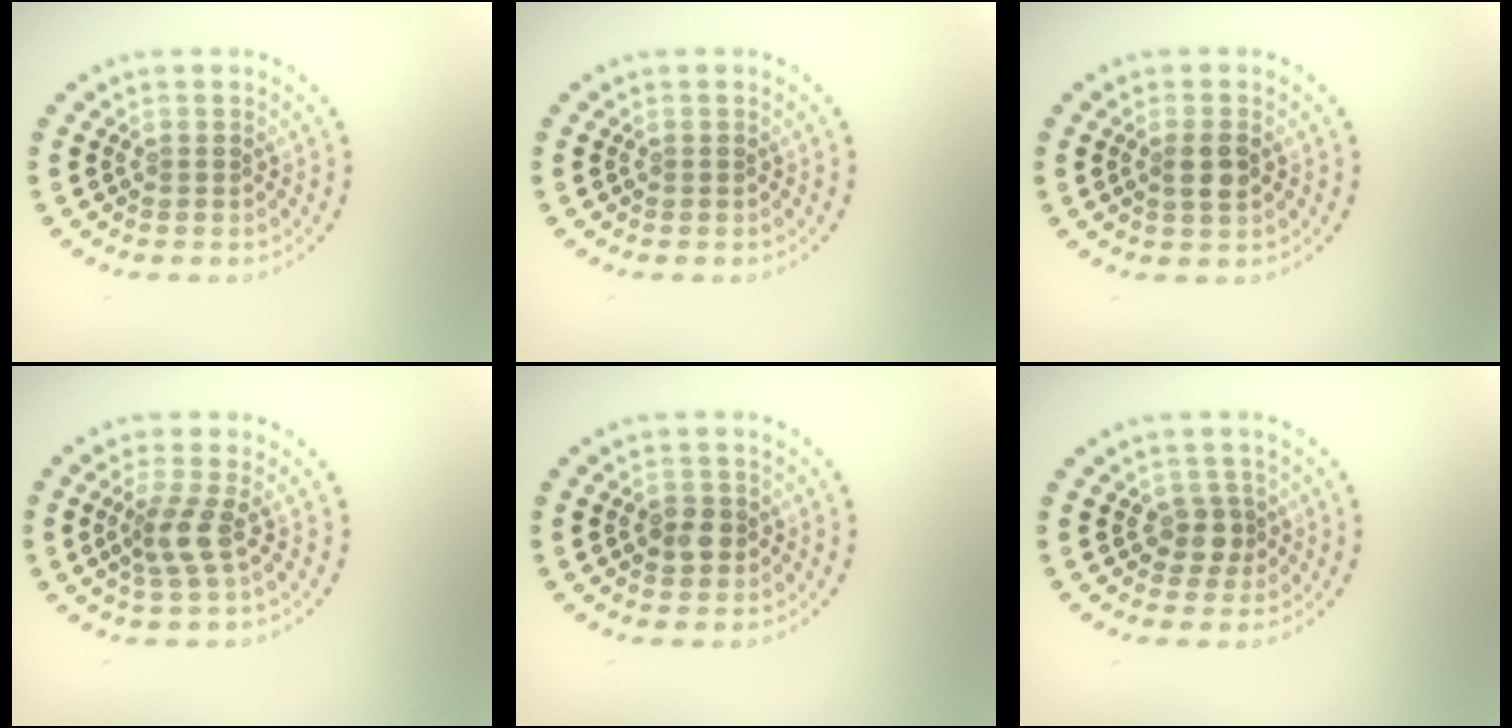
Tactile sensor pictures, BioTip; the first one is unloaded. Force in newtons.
{"total": 0.0}
{"total": 2.0, "press": 1.9, "slide": 0.6}
{"total": 2.5, "press": 1.9, "slide": 1.6}
{"total": 1.9, "press": 1.9, "slide": 0.5}
{"total": 2.0, "press": 1.7, "slide": 1.0}